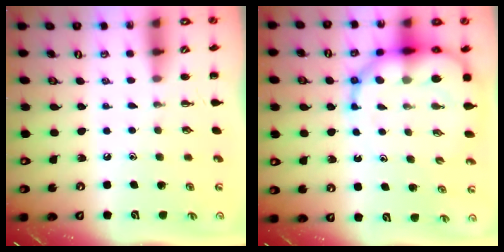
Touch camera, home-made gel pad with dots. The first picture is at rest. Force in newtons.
{"total": 13.8, "press": 13.3, "slide": 3.7}